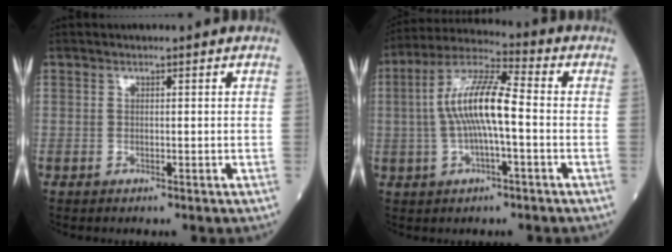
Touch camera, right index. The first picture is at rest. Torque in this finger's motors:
{"motor_torque": [1.10, 0.08, 0.68, 0.21]}